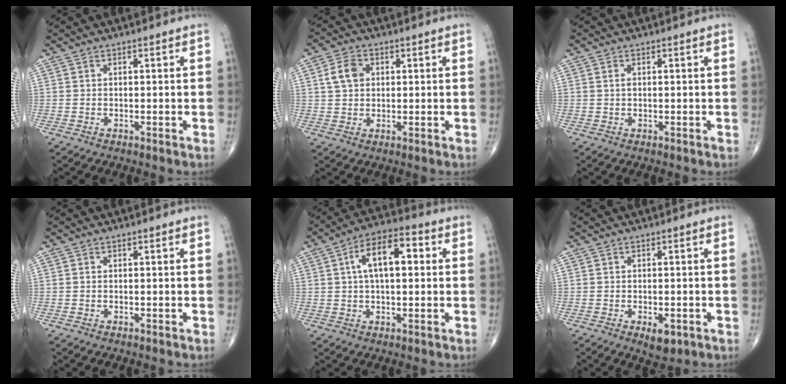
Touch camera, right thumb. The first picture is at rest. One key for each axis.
{"total": 5.1, "fx": 1.3, "fy": 3.8, "fz": 3.1, "tx": -0.051, "ty": 0.003, "tz": 0.021}
{"total": 1.0, "fx": 0.2, "fy": 0.5, "fz": 0.8, "tx": -0.013, "ty": 0.002, "tz": 0.004}
{"total": 0.0}
{"total": 11.1, "fx": 2.2, "fy": 5.4, "fz": 9.4, "tx": -0.148, "ty": 0.024, "tz": 0.027}
{"total": 3.6, "fx": -1.4, "fy": 1.9, "fz": 2.8, "tx": -0.033, "ty": -0.001, "tz": -0.012}